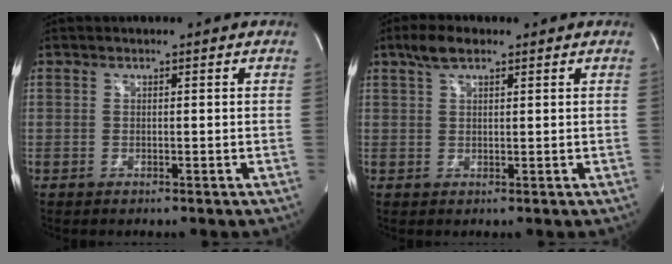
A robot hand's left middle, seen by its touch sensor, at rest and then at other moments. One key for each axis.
{"total": 3.8, "fx": 2.6, "fy": 1.3, "fz": 2.5, "tx": -0.057, "ty": 0.014, "tz": 0.051}